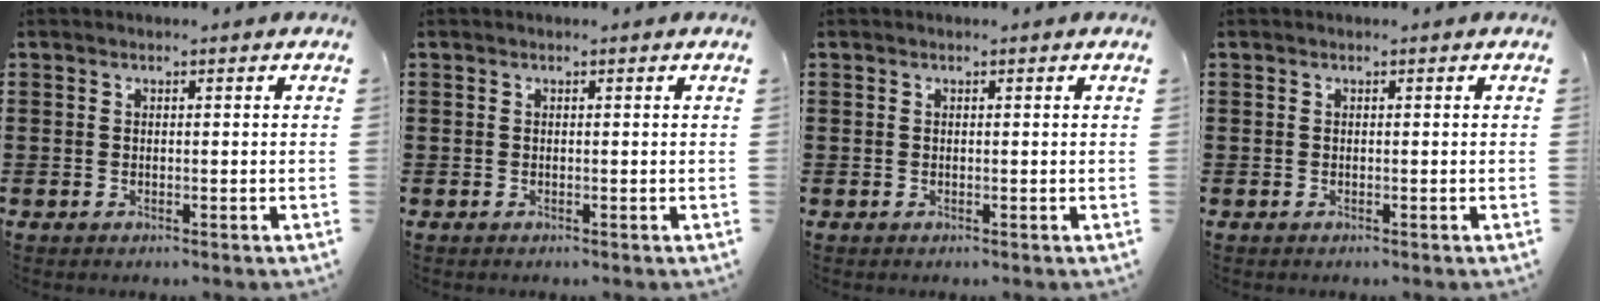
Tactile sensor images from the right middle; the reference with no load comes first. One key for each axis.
{"total": 0.0}
{"total": 0.0}
{"total": 0.0}